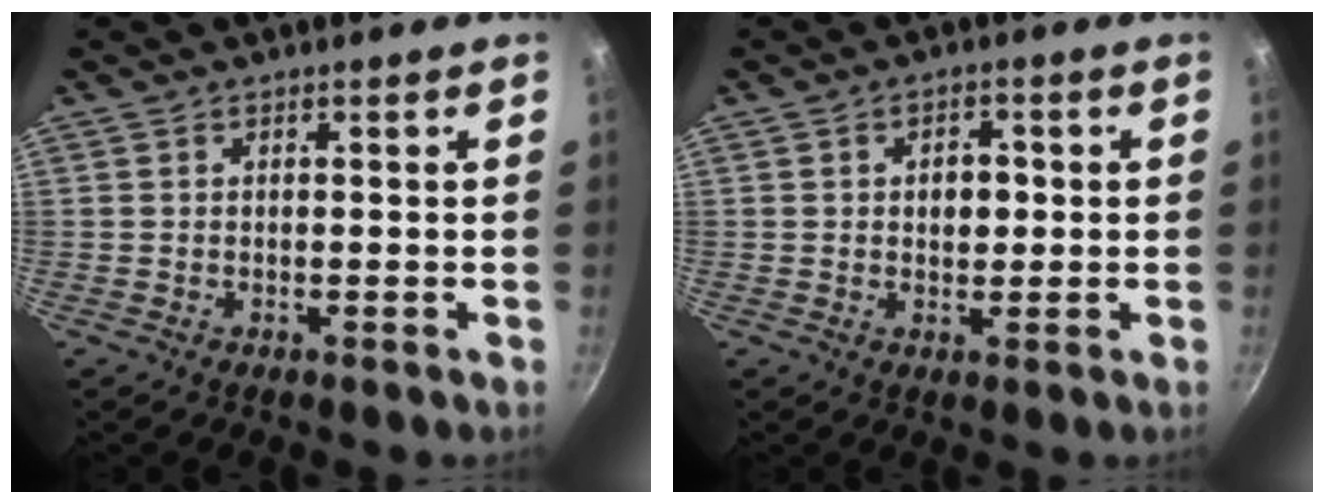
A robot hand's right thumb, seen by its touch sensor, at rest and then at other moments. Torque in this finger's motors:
{"motor_torque": [-0.15, 0.04, 0.17, -0.04, 0.09]}